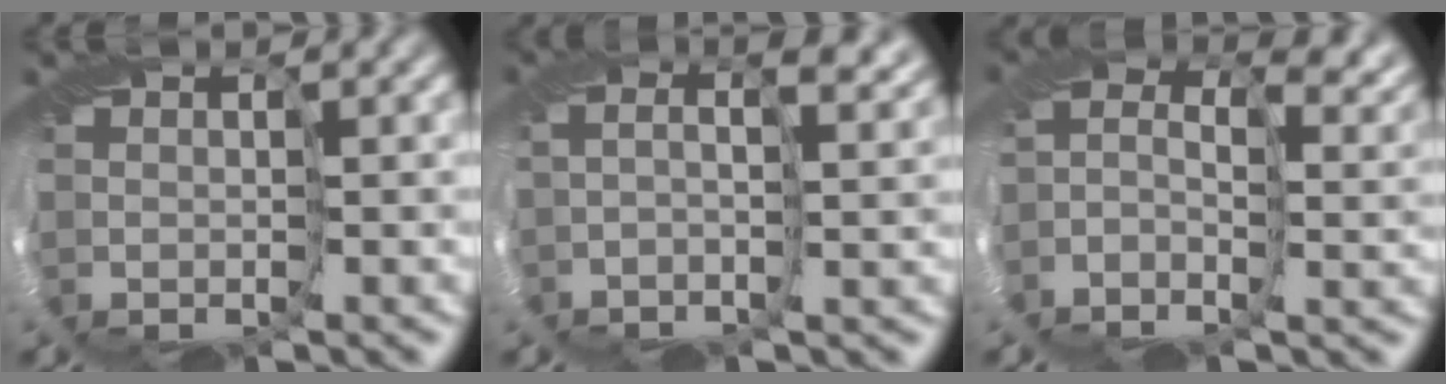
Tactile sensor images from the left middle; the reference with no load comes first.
{"total": 6.5, "force": [2.2, 3.6, 5.0], "torque": [-0.086, 0.026, 0.019]}
{"total": 7.3, "force": [0.8, 5.0, 5.2], "torque": [-0.071, 0.012, 0.008]}